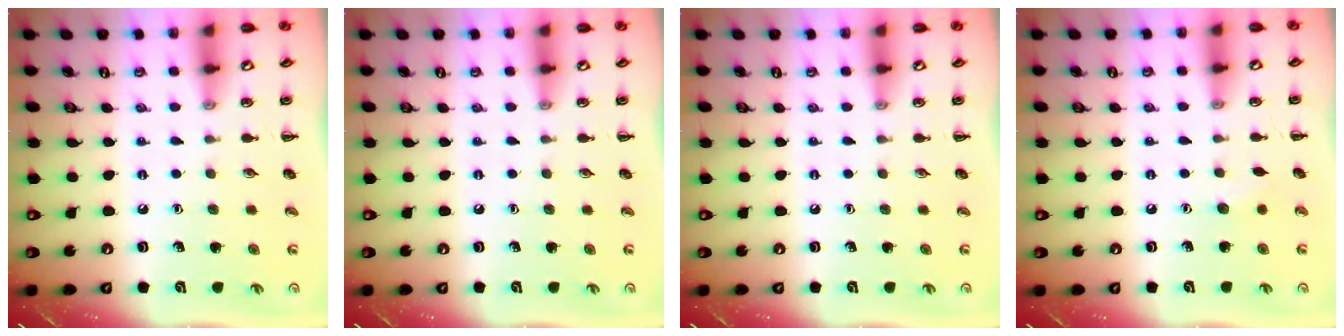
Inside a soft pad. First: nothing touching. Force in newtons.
{"total": 0.0}
{"total": 0.0}
{"total": 3.8, "press": 3.6, "slide": 1.0}